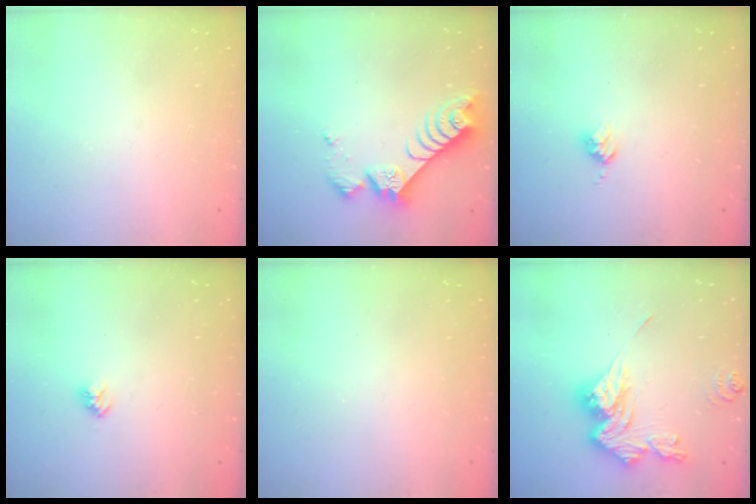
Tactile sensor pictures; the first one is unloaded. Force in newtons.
{"total": 8.4, "press": 8.4, "slide": 0.3}
{"total": 3.7, "press": 3.6, "slide": 0.5}
{"total": 3.0, "press": 3.0, "slide": 0.3}
{"total": 0.0}
{"total": 15.3, "press": 15.2, "slide": 1.4}